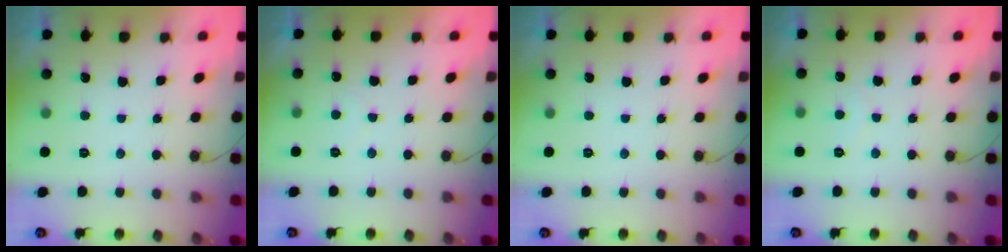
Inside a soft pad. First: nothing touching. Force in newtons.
{"total": 4.4, "press": 4.4, "slide": 0.3}
{"total": 0.0}
{"total": 3.9, "press": 3.9, "slide": 0.3}